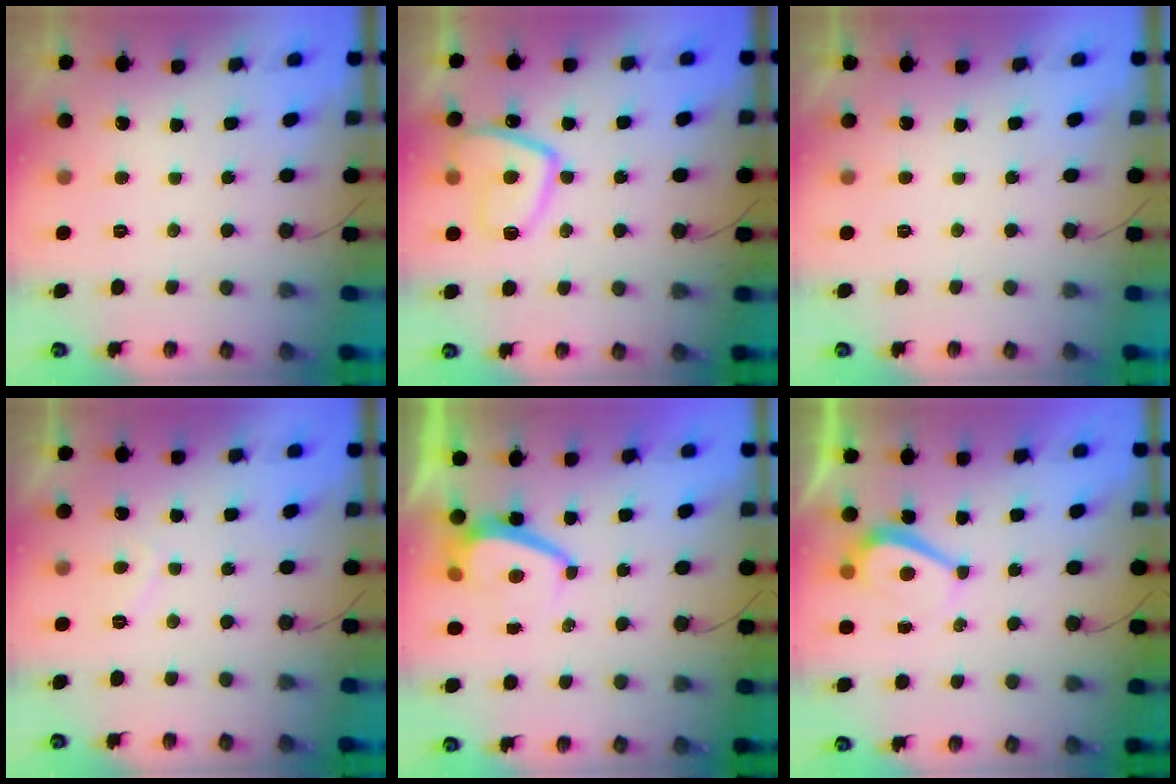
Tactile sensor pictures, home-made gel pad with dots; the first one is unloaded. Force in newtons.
{"total": 11.5, "press": 11.4, "slide": 1.3}
{"total": 2.1, "press": 2.1, "slide": 0.4}
{"total": 0.9, "press": 0.7, "slide": 0.6}
{"total": 2.8, "press": 2.7, "slide": 0.5}
{"total": 2.2, "press": 2.1, "slide": 0.6}